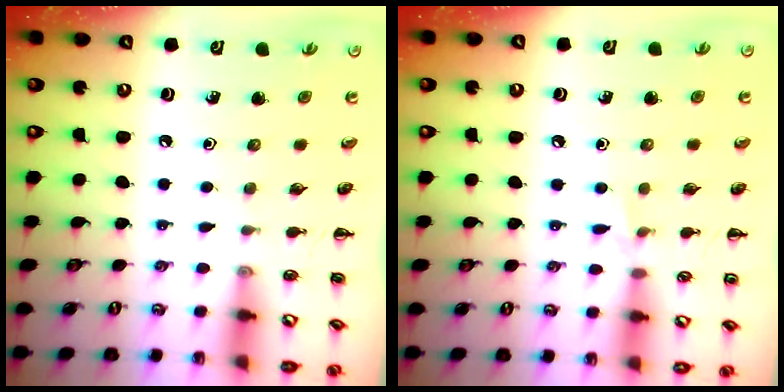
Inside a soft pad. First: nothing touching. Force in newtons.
{"total": 3.9, "press": 3.7, "slide": 1.2}